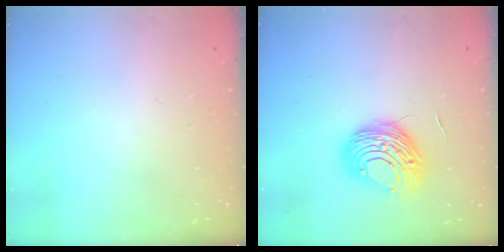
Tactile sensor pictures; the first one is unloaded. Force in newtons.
{"total": 11.0, "press": 11.0, "slide": 0.2}